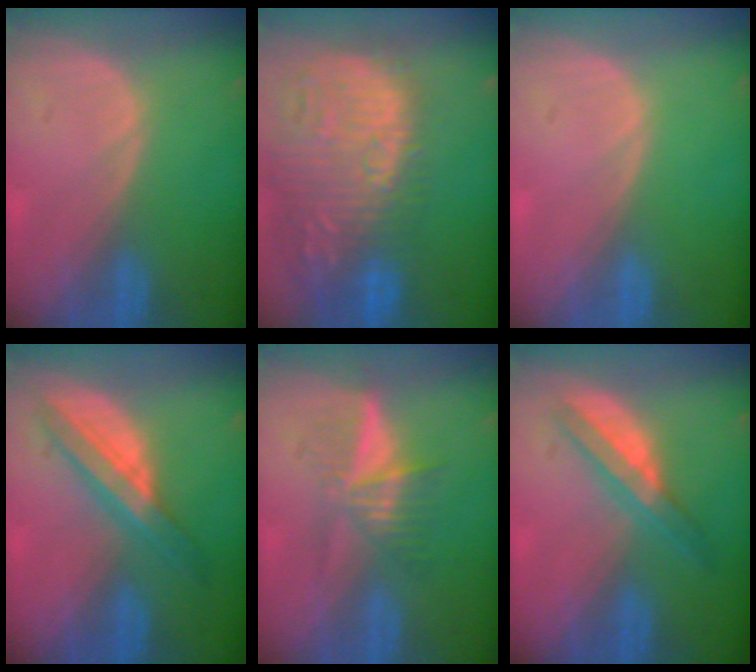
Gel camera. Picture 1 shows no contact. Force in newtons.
{"total": 16.0, "press": 13.3, "slide": 9.0}
{"total": 0.0}
{"total": 6.2, "press": 6.2, "slide": 0.1}
{"total": 5.9, "press": 5.3, "slide": 2.7}
{"total": 5.2, "press": 5.0, "slide": 1.5}